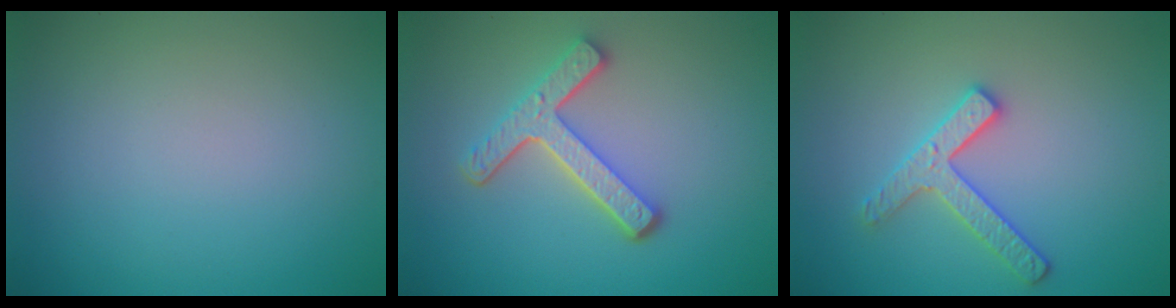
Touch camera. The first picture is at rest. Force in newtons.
{"total": 4.5, "press": 3.4, "slide": 2.9}
{"total": 2.6, "press": 2.6, "slide": 0.4}